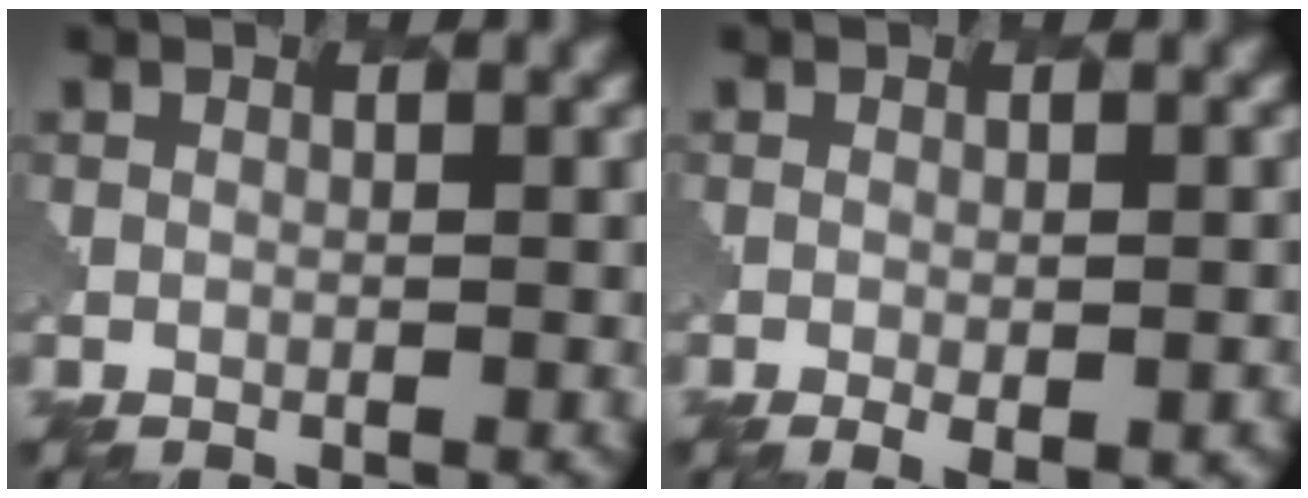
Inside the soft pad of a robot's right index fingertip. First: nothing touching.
{"total": 3.2, "force": [-1.3, 1.0, 2.8], "torque": [-0.035, -0.007, -0.007]}